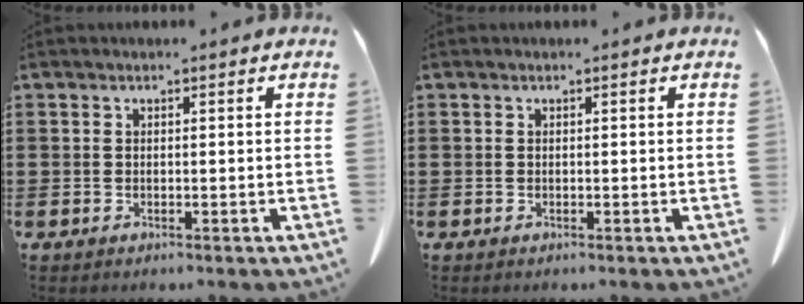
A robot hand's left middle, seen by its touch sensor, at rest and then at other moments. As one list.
[{"total": 0.0}]